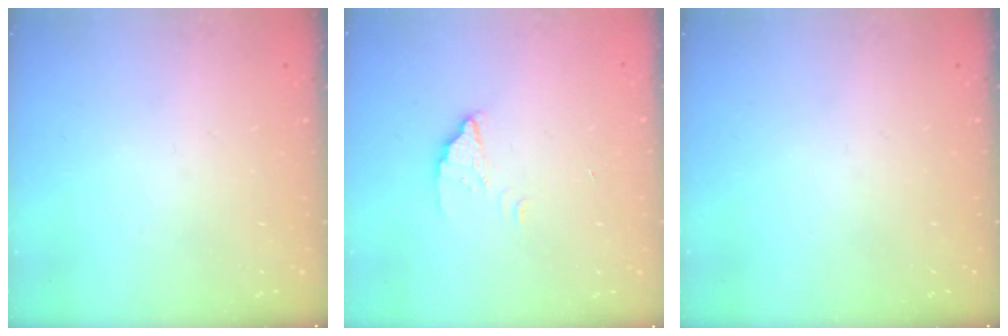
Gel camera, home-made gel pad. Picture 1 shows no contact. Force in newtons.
{"total": 1.8, "press": 1.8, "slide": 0.1}
{"total": 0.0}